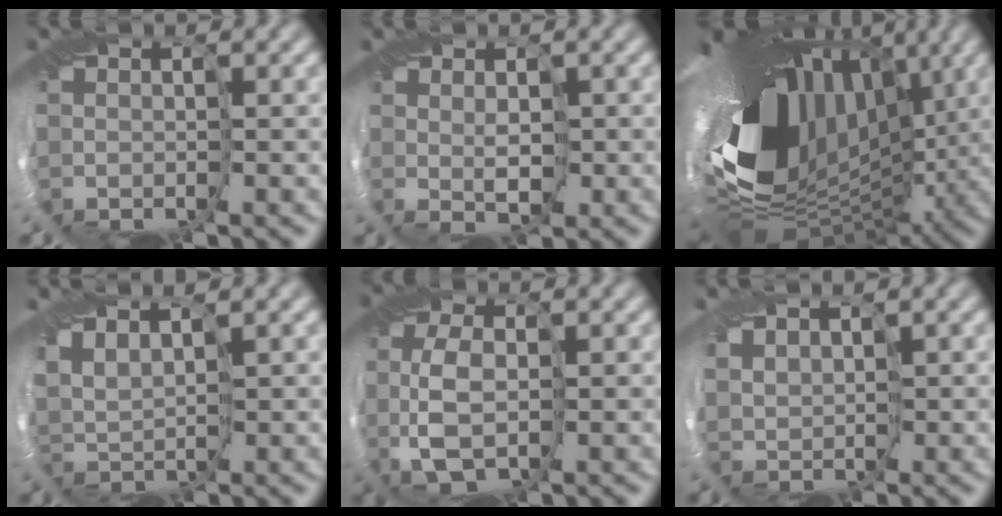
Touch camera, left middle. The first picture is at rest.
{"total": 0.7, "force": [0.2, 0.1, 0.7], "torque": [-0.011, -0.001, 0.004]}
{"total": 16.3, "force": [0.5, 10.3, 12.6], "torque": [-0.229, -0.029, 0.012]}
{"total": 2.1, "force": [-0.2, 1.1, 1.7], "torque": [-0.034, 0.004, -0.015]}
{"total": 3.3, "force": [-1.3, 1.3, 2.8], "torque": [-0.067, -0.006, -0.022]}
{"total": 0.8, "force": [0.0, 0.7, 0.4], "torque": [-0.001, -0.004, -0.008]}